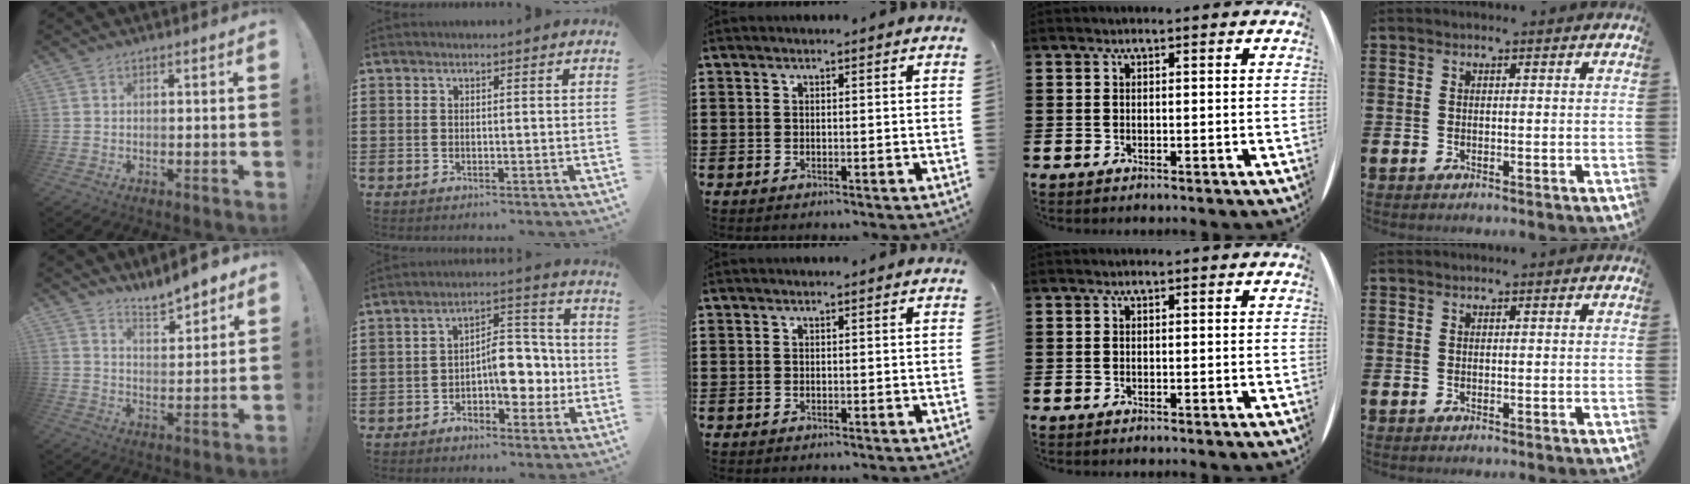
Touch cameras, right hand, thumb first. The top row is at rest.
{"thumb": {"total": 8.1, "force": [7.2, 1.6, 3.4], "torque": [-0.044, -0.056, 0.126]}, "index": {"total": 7.9, "force": [-1.5, 4.8, 6.0], "torque": [-0.075, 0.004, -0.031]}}